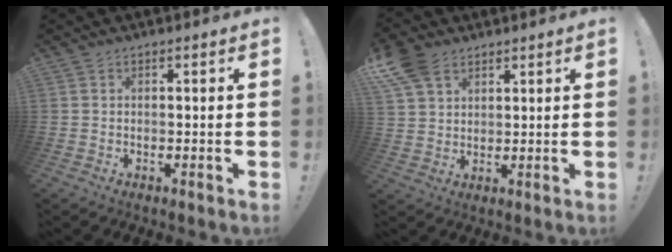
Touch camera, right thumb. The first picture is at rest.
{"total": 9.0, "force": [5.4, 5.7, 4.5], "torque": [-0.093, -0.018, 0.107]}